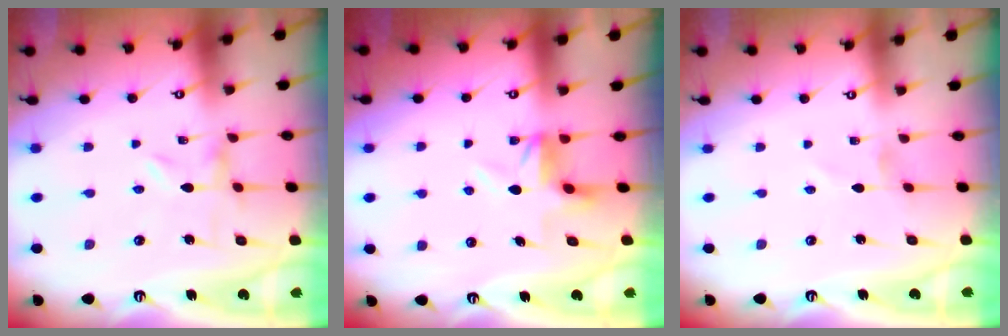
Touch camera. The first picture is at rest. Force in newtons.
{"total": 5.3, "press": 5.3, "slide": 0.3}
{"total": 0.0}